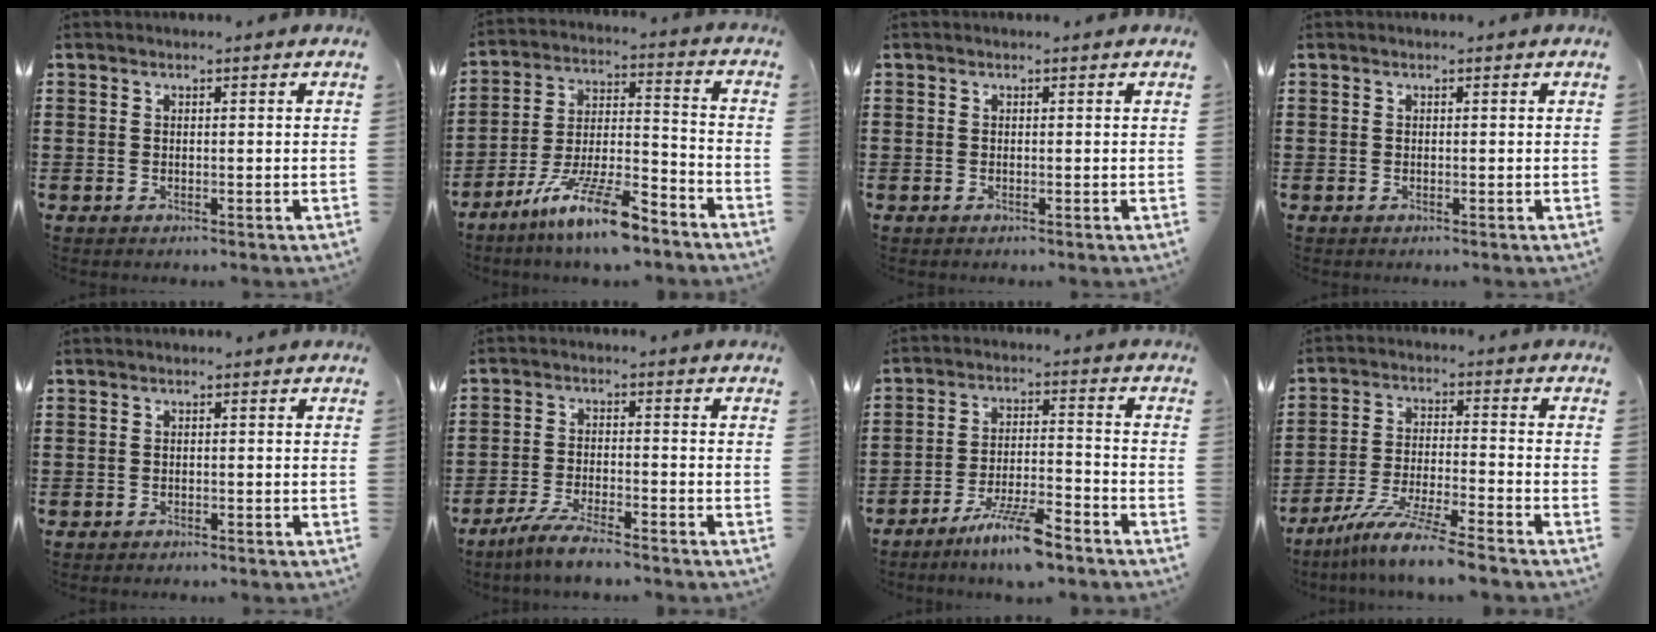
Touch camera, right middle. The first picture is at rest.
{"total": 12.4, "force": [-9.1, 2.1, 8.1], "torque": [-0.154, 0.021, -0.171]}
{"total": 0.0}
{"total": 0.0}
{"total": 0.6, "force": [-0.6, 0.1, 0.1], "torque": [-0.002, 0.000, -0.012]}
{"total": 5.0, "force": [-4.3, 0.1, 2.5], "torque": [-0.062, -0.011, -0.084]}
{"total": 7.7, "force": [-6.1, 1.0, 4.7], "torque": [-0.090, 0.000, -0.112]}
{"total": 8.9, "force": [-7.7, -0.6, 4.3], "torque": [-0.085, -0.007, -0.151]}